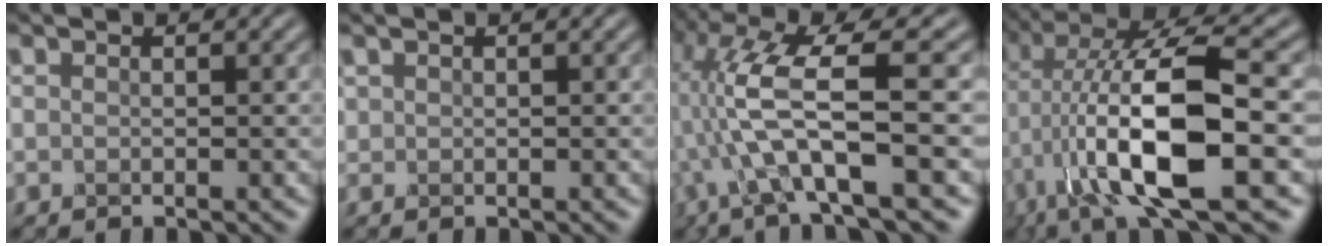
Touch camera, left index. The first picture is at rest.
{"total": 0.5, "force": [0.1, 0.4, -0.3], "torque": [0.010, 0.000, 0.000]}
{"total": 9.5, "force": [-0.5, 2.2, 9.3], "torque": [-0.192, 0.012, -0.009]}
{"total": 12.2, "force": [-0.7, 4.3, 11.4], "torque": [-0.219, 0.011, -0.018]}